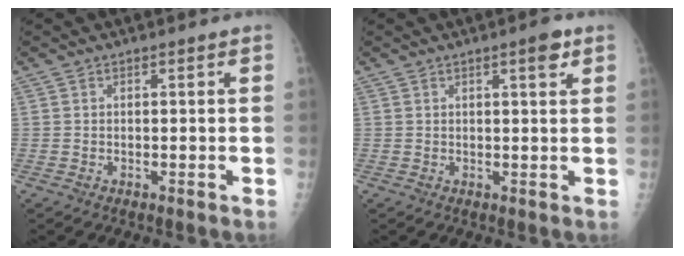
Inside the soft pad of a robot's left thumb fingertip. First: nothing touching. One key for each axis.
{"total": 2.8, "fx": 1.6, "fy": 0.6, "fz": 2.2, "tx": -0.027, "ty": -0.006, "tz": 0.020}